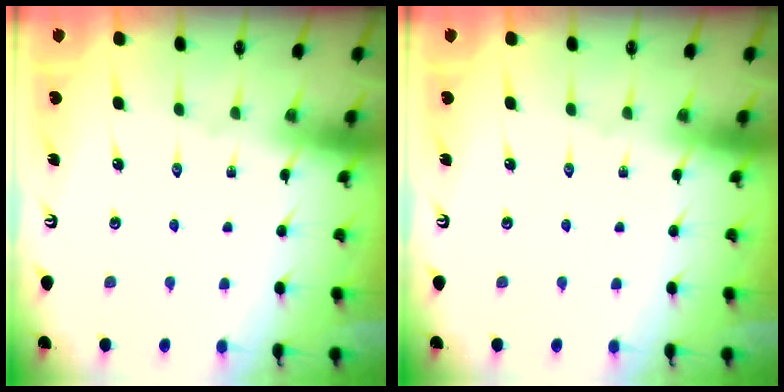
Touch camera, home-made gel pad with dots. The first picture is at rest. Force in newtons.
{"total": 0.0}